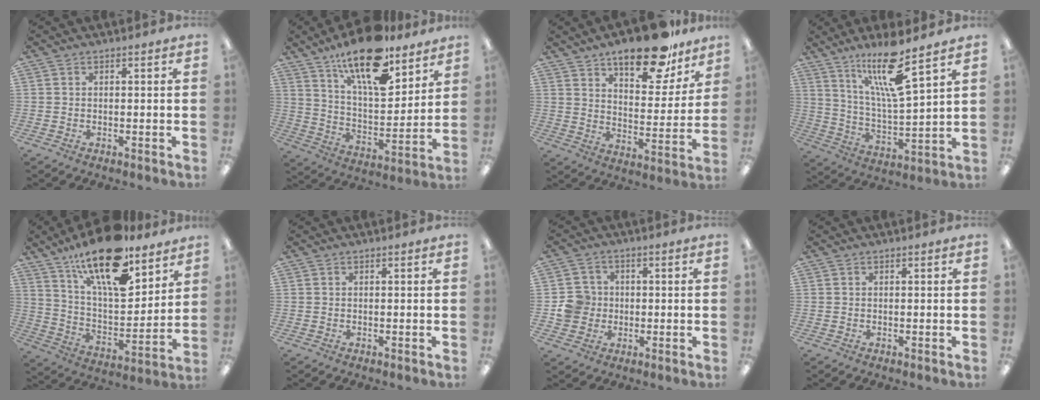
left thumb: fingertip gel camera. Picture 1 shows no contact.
{"total": 18.5, "force": [13.2, 6.6, 11.1], "torque": [-0.190, -0.073, 0.223]}
{"total": 18.5, "force": [13.4, 7.3, 10.5], "torque": [-0.141, -0.077, 0.221]}
{"total": 15.2, "force": [10.9, 2.2, 10.4], "torque": [-0.196, -0.057, 0.177]}
{"total": 21.2, "force": [14.9, 7.6, 13.0], "torque": [-0.226, -0.085, 0.254]}
{"total": 0.0}
{"total": 6.6, "force": [-0.2, 6.4, 1.6], "torque": [-0.017, 0.011, -0.002]}
{"total": 0.0}